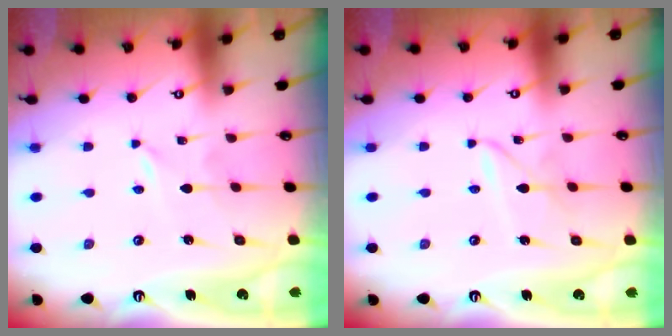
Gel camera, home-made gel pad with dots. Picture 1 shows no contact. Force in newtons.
{"total": 2.3, "press": 2.3, "slide": 0.2}